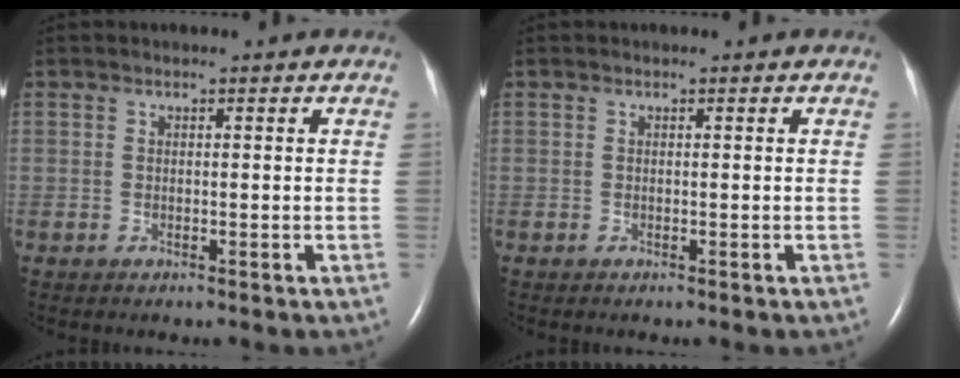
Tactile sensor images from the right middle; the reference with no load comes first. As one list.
[{"total": 0.0}]